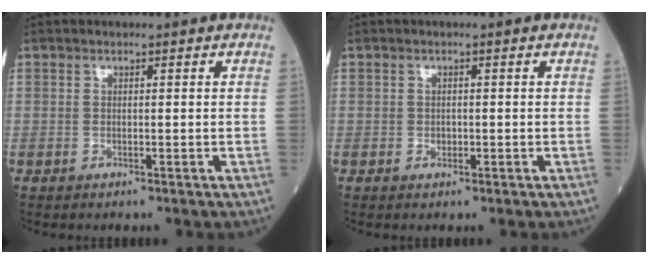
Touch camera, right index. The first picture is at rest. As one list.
[{"total": 0.9, "force": [-0.1, 0.7, 0.5], "torque": [-0.008, 0.001, -0.002]}]